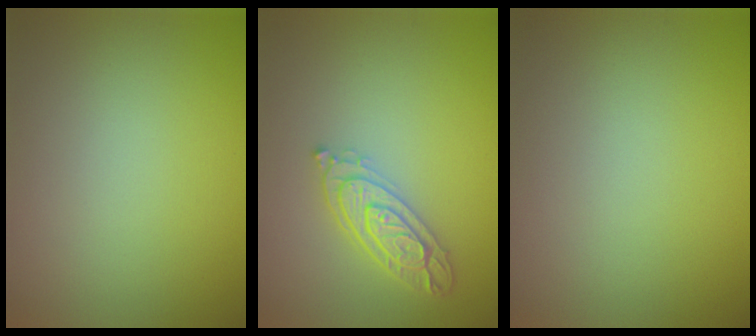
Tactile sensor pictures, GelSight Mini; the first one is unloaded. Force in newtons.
{"total": 3.4, "press": 3.2, "slide": 1.0}
{"total": 0.0}